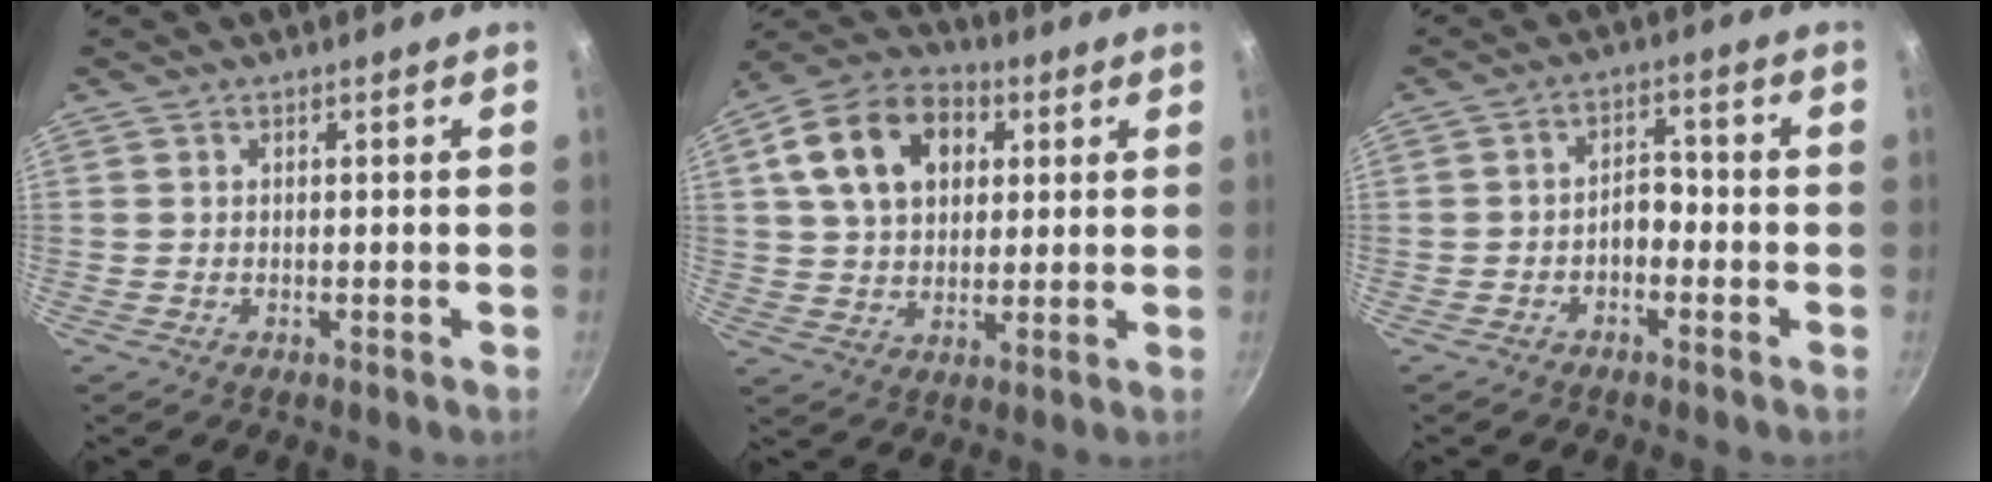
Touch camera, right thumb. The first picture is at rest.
{"total": 15.9, "force": [4.8, 11.3, 10.2], "torque": [-0.156, 0.013, 0.069]}
{"total": 3.5, "force": [-1.6, 2.2, 2.3], "torque": [-0.018, 0.025, -0.031]}